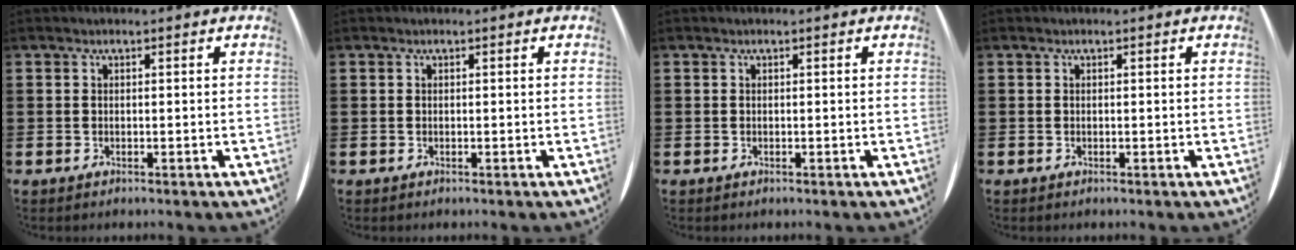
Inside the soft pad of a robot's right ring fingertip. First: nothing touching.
{"total": 0.0}
{"total": 0.0}
{"total": 0.0}